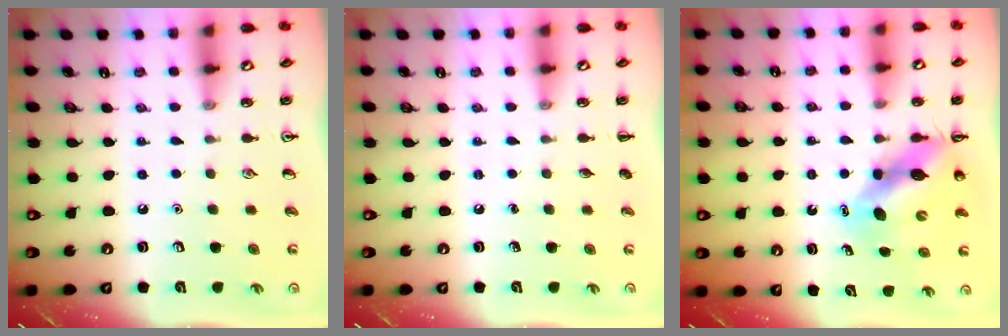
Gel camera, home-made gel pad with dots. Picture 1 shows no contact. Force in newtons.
{"total": 0.0}
{"total": 10.0, "press": 9.6, "slide": 2.7}